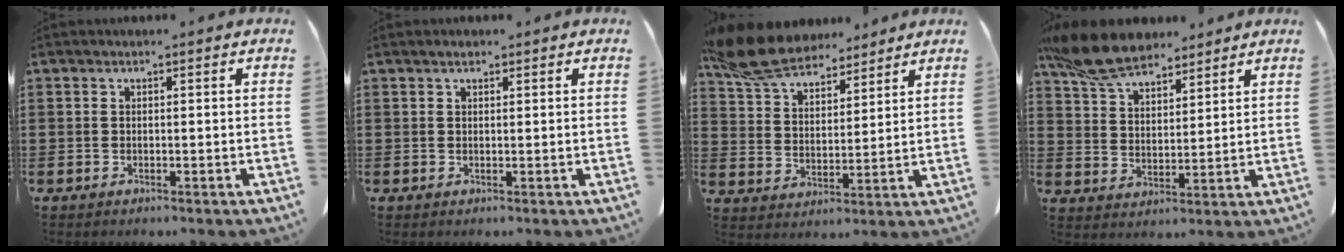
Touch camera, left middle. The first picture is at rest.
{"total": 0.8, "force": [0.6, 0.3, 0.4], "torque": [-0.010, 0.000, 0.013]}
{"total": 10.2, "force": [9.1, 2.9, 3.5], "torque": [-0.107, -0.034, 0.174]}
{"total": 10.5, "force": [9.0, 3.3, 4.3], "torque": [-0.117, -0.022, 0.172]}